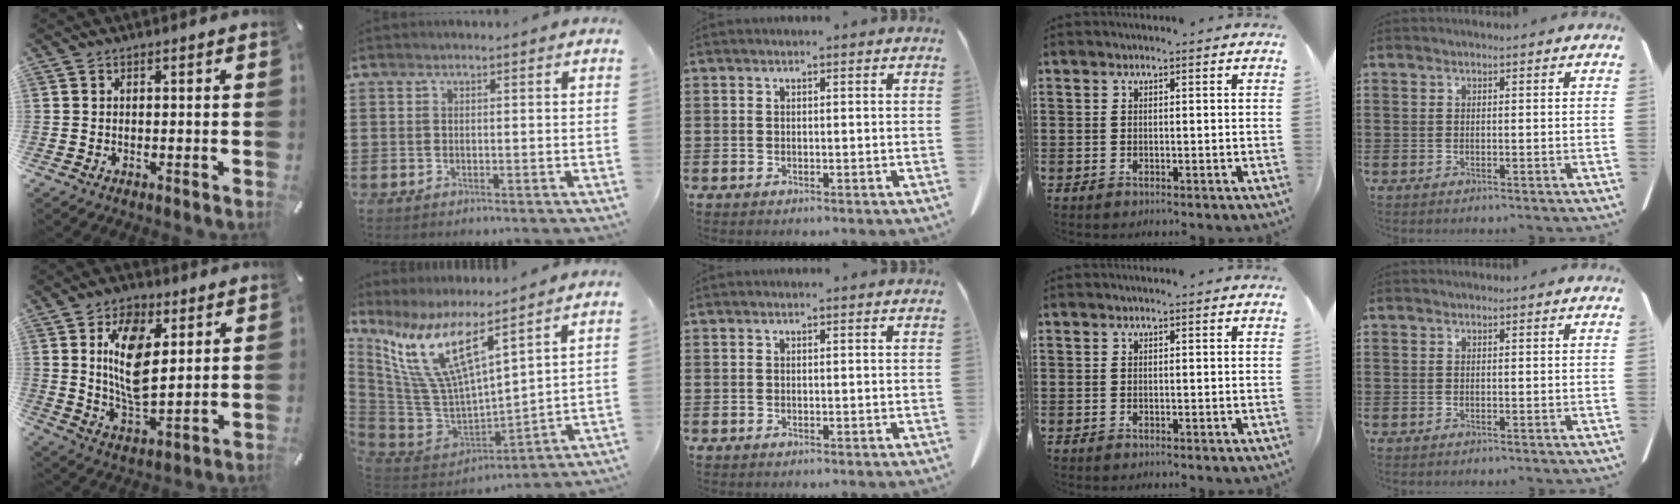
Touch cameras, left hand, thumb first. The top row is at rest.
{"thumb": {"total": 12.8, "force": [4.3, 7.5, 9.4], "torque": [-0.188, -0.001, 0.076]}, "index": {"total": 12.3, "force": [7.1, 3.4, 9.4], "torque": [-0.231, -0.056, 0.121]}}